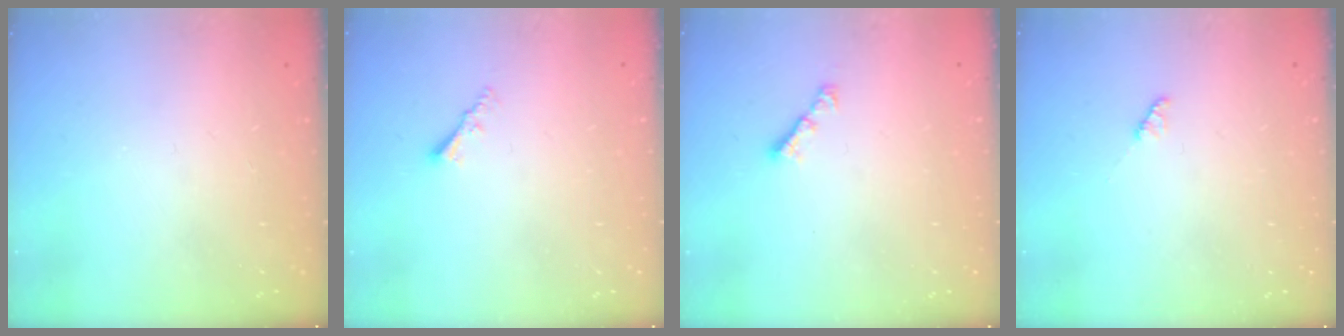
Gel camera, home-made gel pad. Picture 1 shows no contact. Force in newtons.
{"total": 2.0, "press": 2.0, "slide": 0.3}
{"total": 2.8, "press": 2.8, "slide": 0.7}
{"total": 2.2, "press": 2.2, "slide": 0.3}